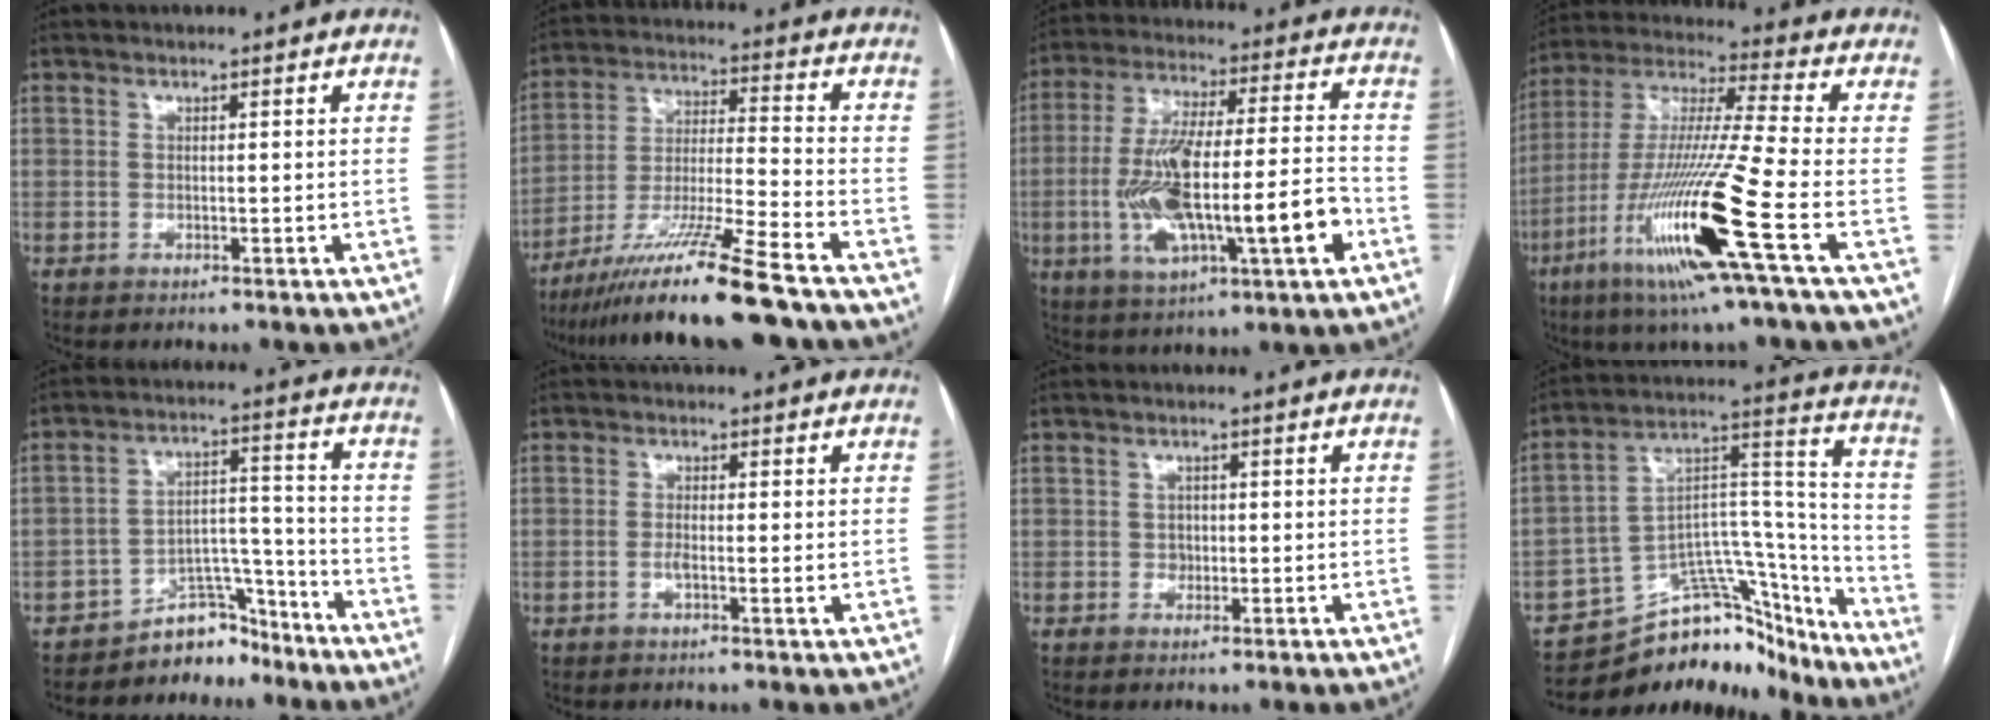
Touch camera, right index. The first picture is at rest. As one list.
[{"total": 15.7, "force": [-12.3, -1.4, 9.7], "torque": [-0.180, -0.024, -0.216]}, {"total": 19.3, "force": [-5.0, 3.4, 18.3], "torque": [-0.337, 0.007, -0.075]}, {"total": 19.3, "force": [-7.9, -1.0, 17.6], "torque": [-0.372, -0.034, -0.156]}, {"total": 7.2, "force": [-6.4, 3.2, 0.9], "torque": [0.002, 0.054, -0.105]}, {"total": 1.9, "force": [-0.4, 0.3, 1.9], "torque": [-0.035, 0.000, -0.007]}, {"total": 1.4, "force": [-0.1, 1.3, 0.6], "torque": [-0.008, 0.004, 0.000]}, {"total": 19.4, "force": [-16.7, 7.3, 6.7], "torque": [-0.087, 0.073, -0.256]}]